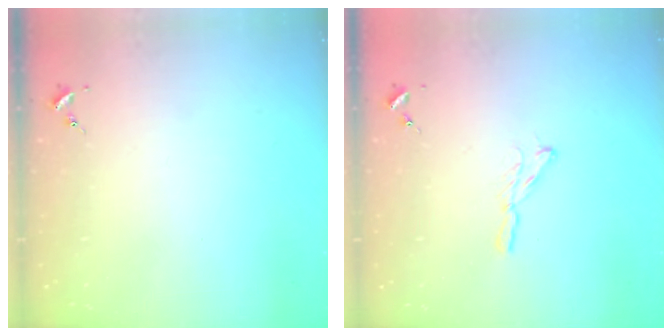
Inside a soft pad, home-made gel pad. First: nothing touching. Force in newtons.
{"total": 5.3, "press": 5.3, "slide": 0.5}